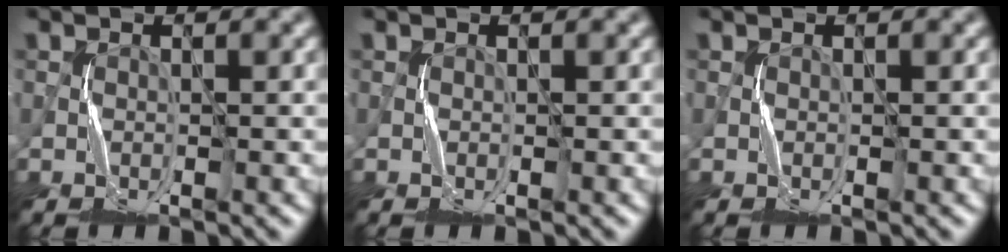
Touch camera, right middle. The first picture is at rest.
{"total": 0.0}
{"total": 0.0}